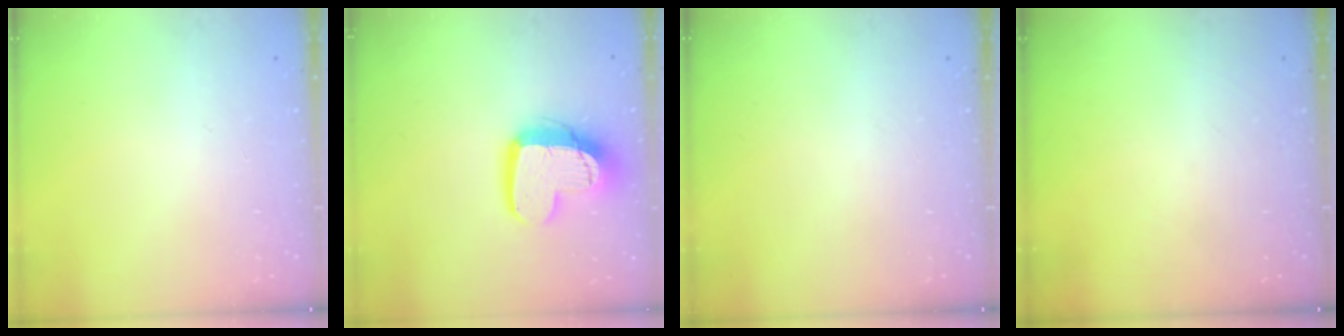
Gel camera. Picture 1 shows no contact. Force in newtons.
{"total": 14.0, "press": 13.9, "slide": 1.3}
{"total": 0.0}
{"total": 0.0}